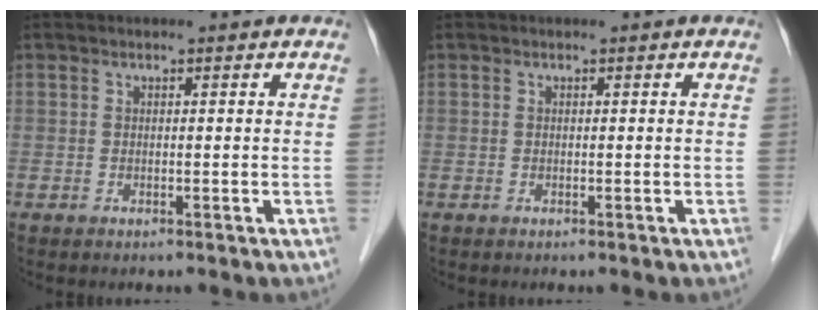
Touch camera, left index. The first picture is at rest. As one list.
[{"total": 0.0}]